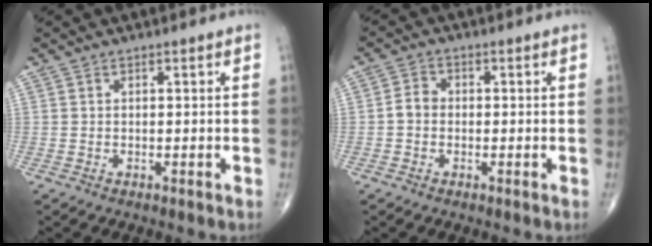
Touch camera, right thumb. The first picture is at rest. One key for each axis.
{"total": 1.9, "fx": -0.3, "fy": 1.6, "fz": 0.9, "tx": -0.008, "ty": 0.007, "tz": -0.009}